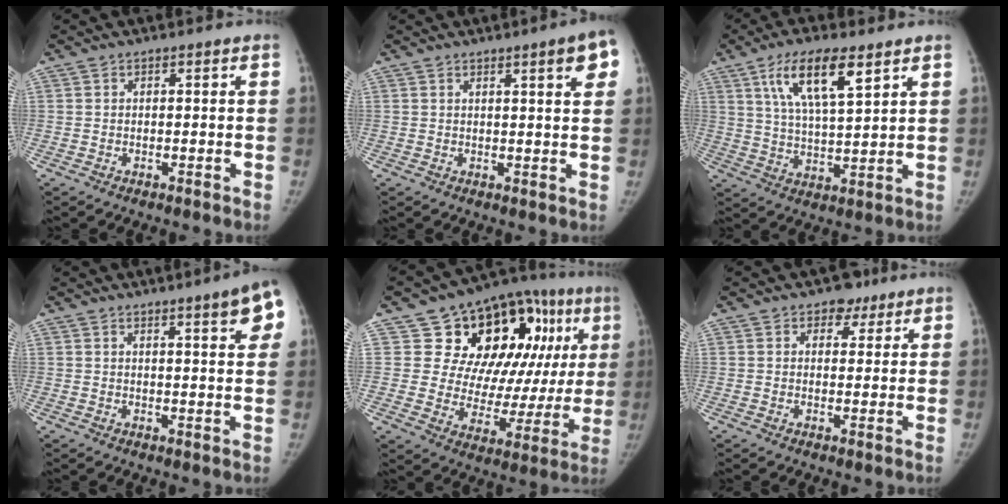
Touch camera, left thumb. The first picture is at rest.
{"total": 5.9, "force": [2.9, 1.0, 5.0], "torque": [-0.053, -0.009, 0.034]}
{"total": 12.2, "force": [6.4, 3.7, 9.7], "torque": [-0.166, -0.023, 0.121]}
{"total": 7.7, "force": [3.9, 1.4, 6.5], "torque": [-0.067, -0.012, 0.045]}
{"total": 24.7, "force": [9.5, 14.6, 17.5], "torque": [-0.184, 0.006, 0.144]}
{"total": 4.0, "force": [2.6, 2.9, 1.0], "torque": [0.011, -0.012, 0.035]}